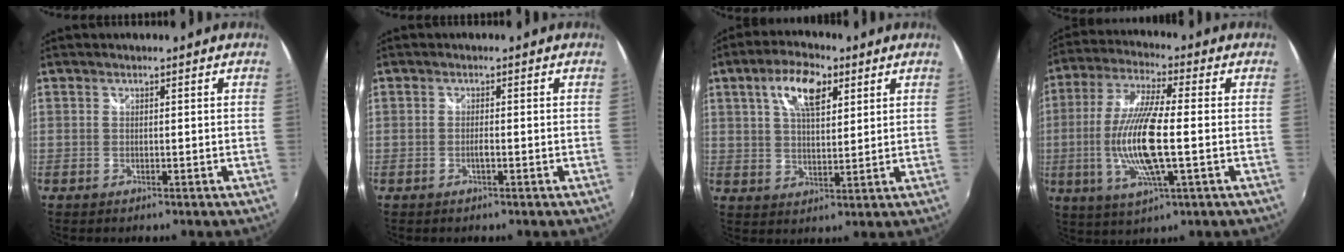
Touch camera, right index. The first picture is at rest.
{"total": 0.7, "force": [-0.4, 0.0, 0.6], "torque": [-0.014, -0.001, -0.007]}
{"total": 9.4, "force": [4.3, 4.1, 7.3], "torque": [-0.131, 0.019, 0.075]}
{"total": 14.5, "force": [-1.9, 2.7, 14.1], "torque": [-0.282, -0.012, -0.035]}